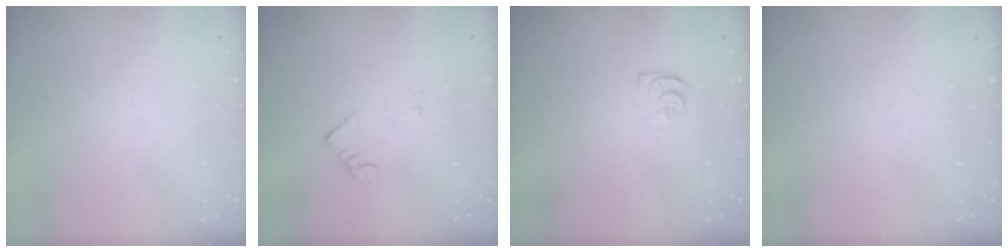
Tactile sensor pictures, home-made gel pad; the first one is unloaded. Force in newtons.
{"total": 3.8, "press": 3.8, "slide": 0.5}
{"total": 6.7, "press": 6.6, "slide": 0.7}
{"total": 0.0}